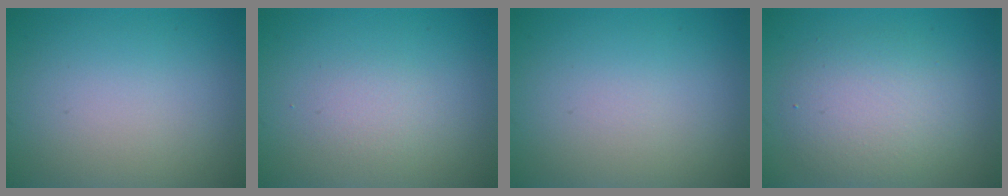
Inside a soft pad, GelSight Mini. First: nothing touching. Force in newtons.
{"total": 1.2, "press": 1.2, "slide": 0.1}
{"total": 0.0}
{"total": 4.0, "press": 4.0, "slide": 0.2}